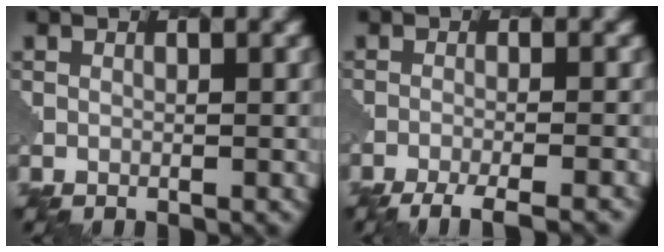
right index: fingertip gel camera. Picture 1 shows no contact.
{"total": 4.6, "force": [-3.8, 0.8, 2.6], "torque": [-0.034, -0.007, -0.066]}